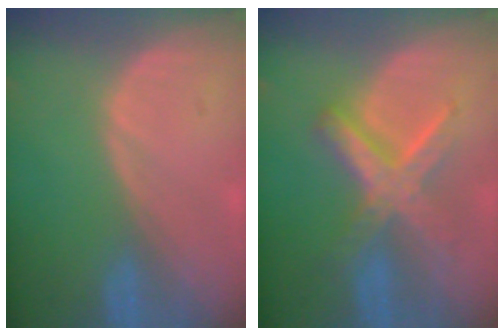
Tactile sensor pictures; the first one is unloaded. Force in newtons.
{"total": 7.3, "press": 7.3, "slide": 0.5}